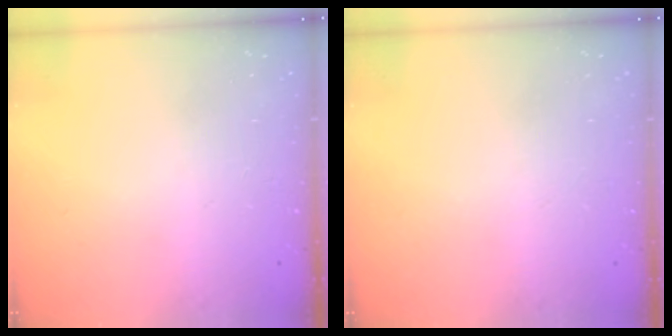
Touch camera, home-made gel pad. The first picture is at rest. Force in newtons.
{"total": 0.0}